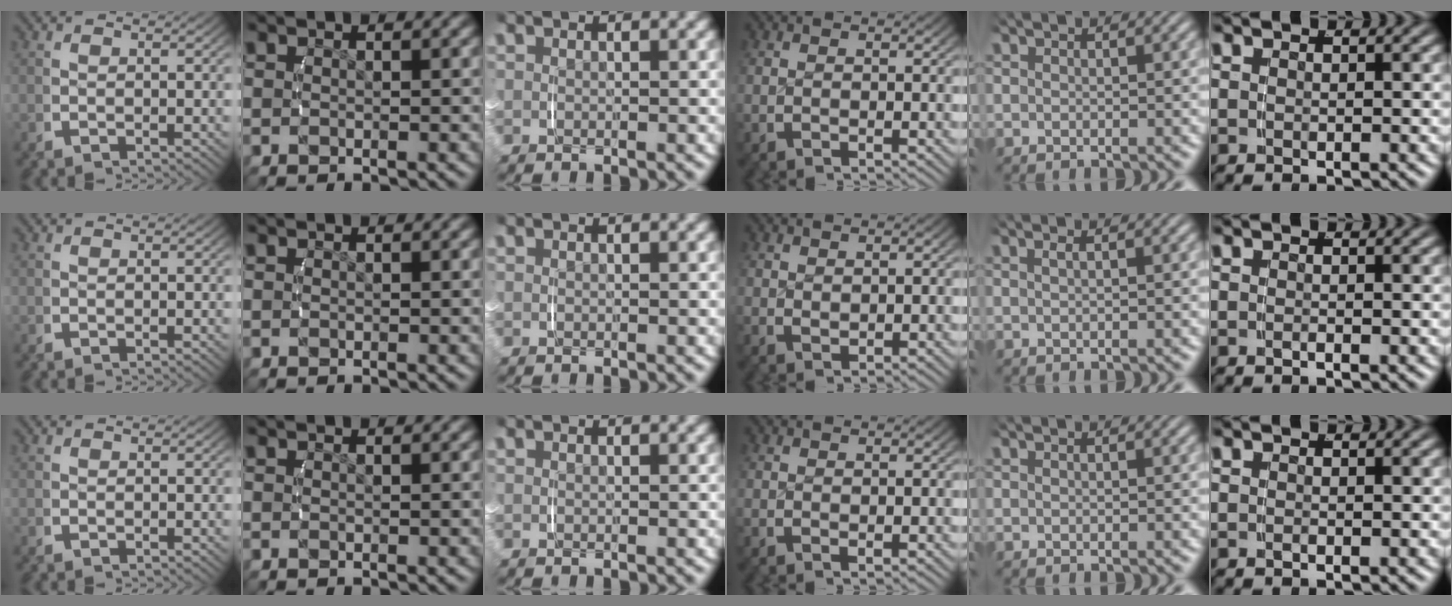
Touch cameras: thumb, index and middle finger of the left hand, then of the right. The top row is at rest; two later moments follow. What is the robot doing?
{"motion": "lift_and_place", "object": "small bumper sticker"}